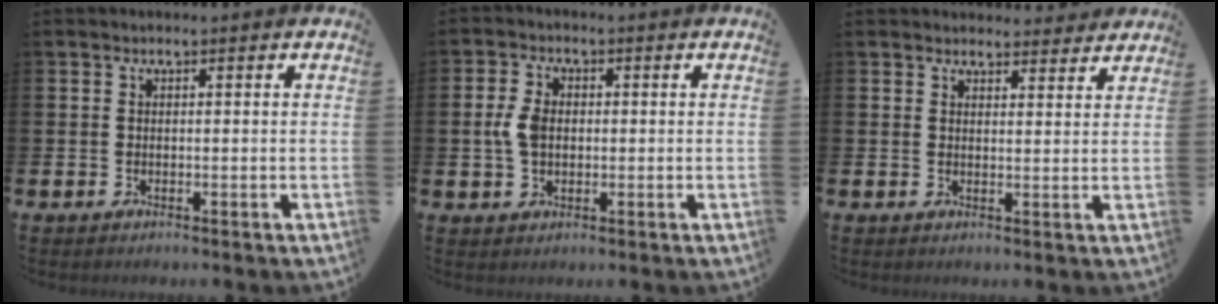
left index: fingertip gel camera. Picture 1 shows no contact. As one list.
[{"total": 4.4, "force": [0.4, 3.0, 3.3], "torque": [-0.066, 0.012, 0.005]}, {"total": 3.3, "force": [3.2, 0.8, -0.1], "torque": [0.009, -0.019, 0.056]}]